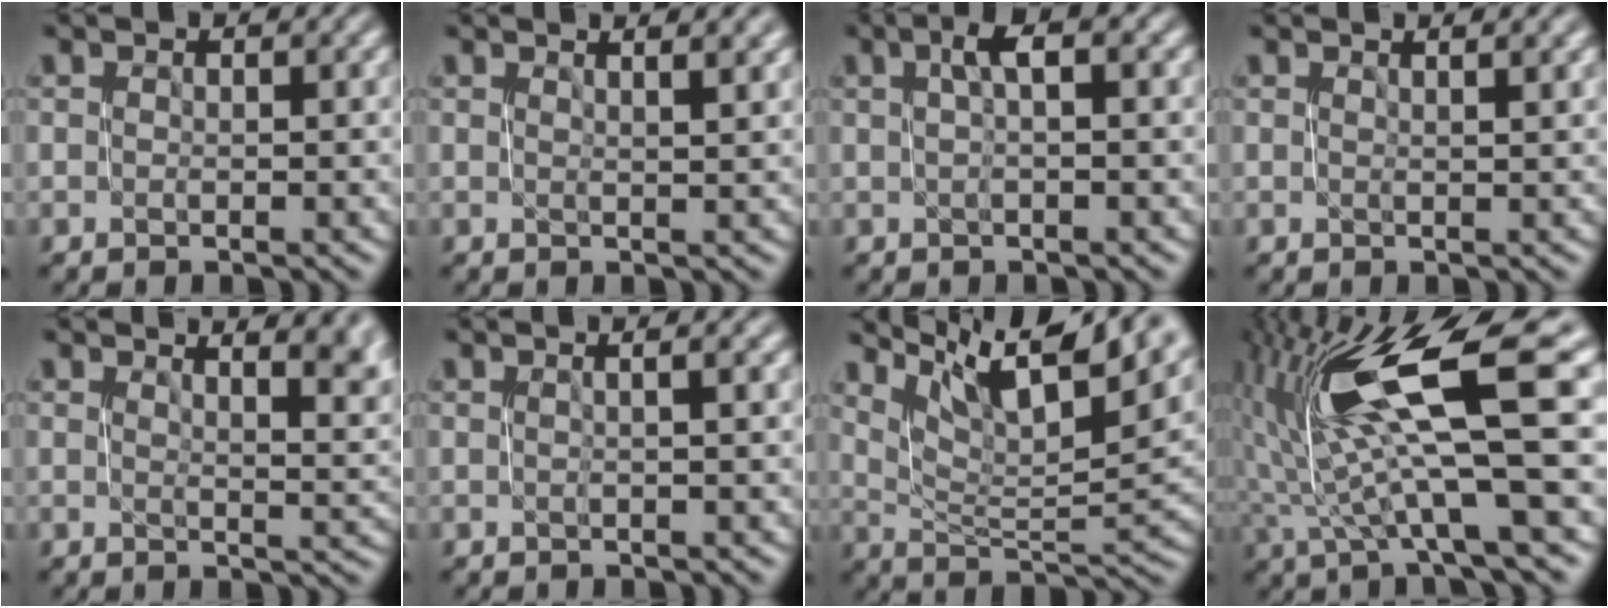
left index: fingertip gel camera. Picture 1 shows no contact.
{"total": 2.7, "force": [1.5, 0.9, 2.0], "torque": [-0.014, 0.005, 0.012]}
{"total": 2.4, "force": [0.6, 0.5, 2.2], "torque": [-0.038, 0.009, 0.010]}
{"total": 1.8, "force": [0.9, 0.6, 1.4], "torque": [-0.009, 0.003, 0.009]}
{"total": 7.4, "force": [3.8, 2.9, 5.7], "torque": [-0.036, 0.011, 0.041]}
{"total": 2.1, "force": [0.4, 0.7, 2.0], "torque": [-0.020, 0.006, -0.002]}
{"total": 11.7, "force": [8.4, 2.9, 7.6], "torque": [-0.132, 0.009, 0.147]}
{"total": 11.4, "force": [2.4, 2.6, 10.9], "torque": [-0.198, 0.009, 0.048]}